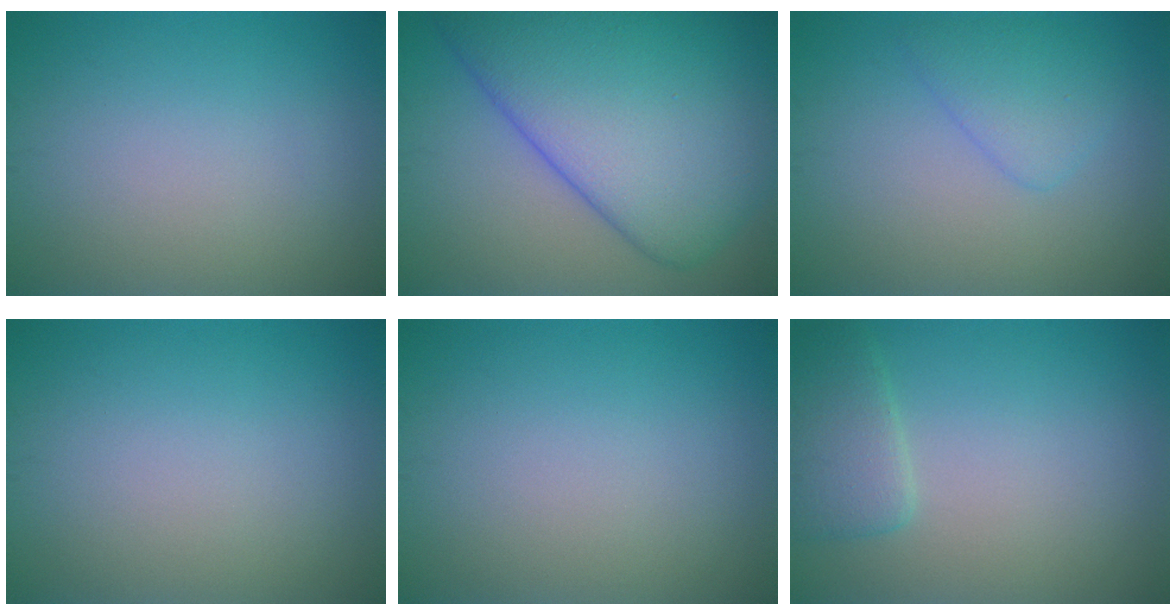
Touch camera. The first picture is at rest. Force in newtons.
{"total": 14.2, "press": 14.2, "slide": 0.4}
{"total": 2.6, "press": 2.6, "slide": 0.0}
{"total": 0.0}
{"total": 0.0}
{"total": 2.9, "press": 2.9, "slide": 0.3}